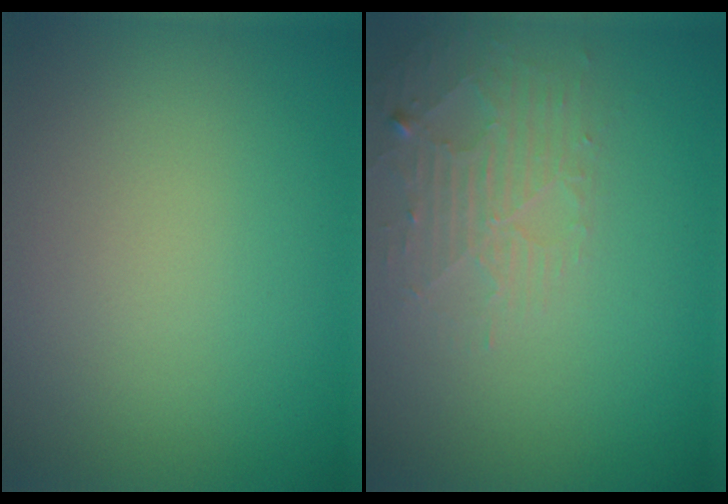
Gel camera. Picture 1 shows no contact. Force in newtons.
{"total": 2.6, "press": 2.6, "slide": 0.4}